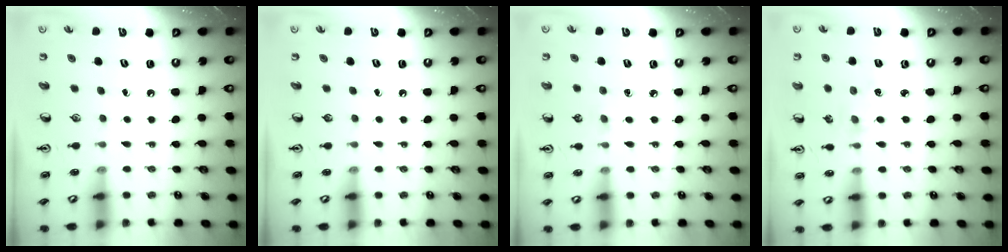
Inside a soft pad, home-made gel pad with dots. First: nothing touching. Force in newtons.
{"total": 0.0}
{"total": 2.8, "press": 2.8, "slide": 0.4}
{"total": 2.5, "press": 2.4, "slide": 0.3}